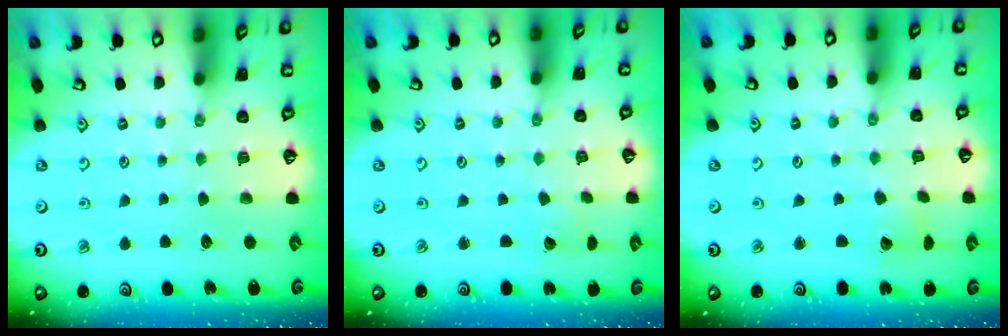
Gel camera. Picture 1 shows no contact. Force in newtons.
{"total": 1.7, "press": 1.7, "slide": 0.1}
{"total": 3.1, "press": 3.1, "slide": 0.4}